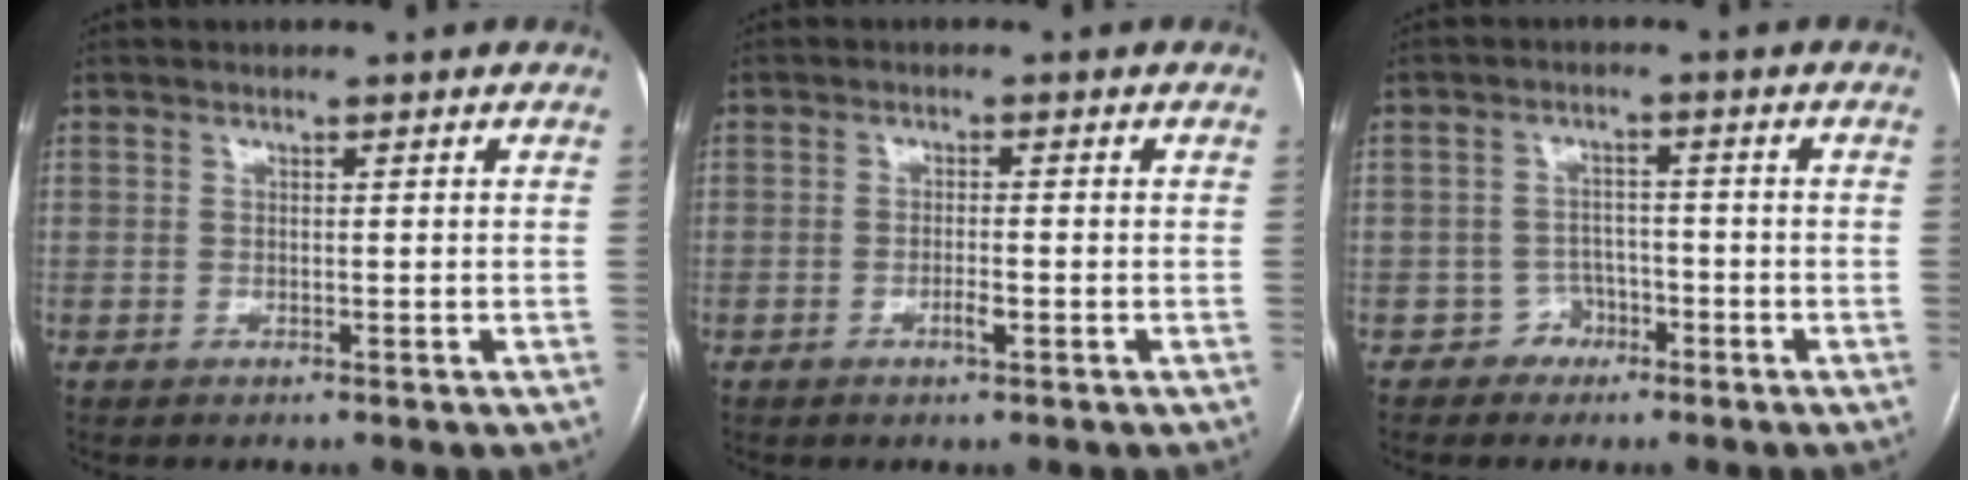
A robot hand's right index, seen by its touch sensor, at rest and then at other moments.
{"total": 2.1, "force": [-0.9, 0.3, 1.9], "torque": [-0.034, -0.001, -0.014]}
{"total": 3.2, "force": [-1.8, 2.6, -0.2], "torque": [0.011, 0.016, -0.030]}